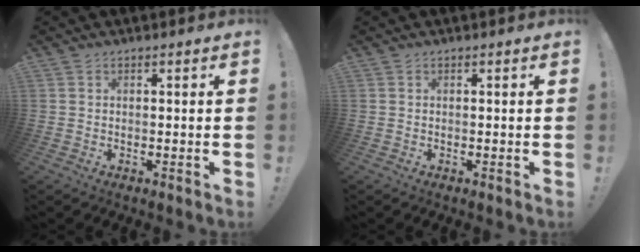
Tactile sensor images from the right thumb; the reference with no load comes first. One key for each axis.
{"total": 0.0}